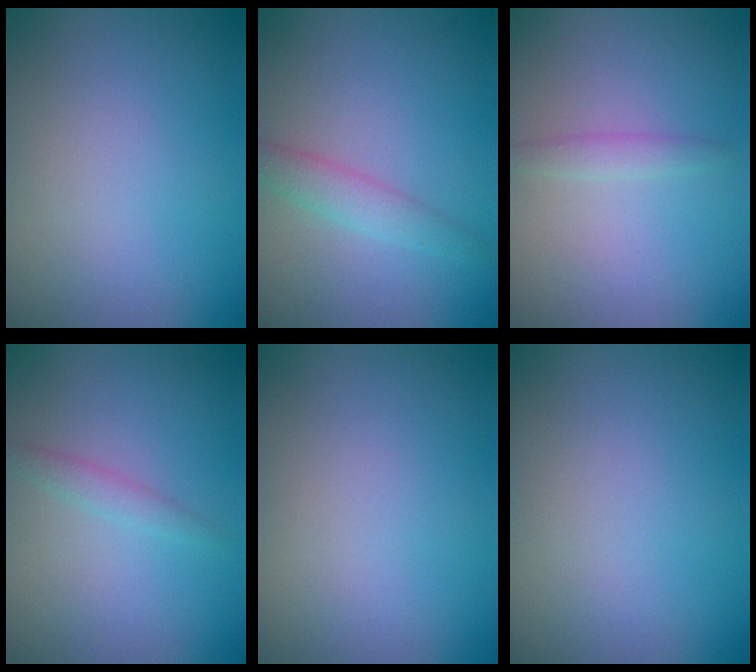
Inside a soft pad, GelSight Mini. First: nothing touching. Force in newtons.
{"total": 2.1, "press": 2.1, "slide": 0.1}
{"total": 1.2, "press": 1.2, "slide": 0.1}
{"total": 1.2, "press": 1.2, "slide": 0.1}
{"total": 0.0}
{"total": 0.0}